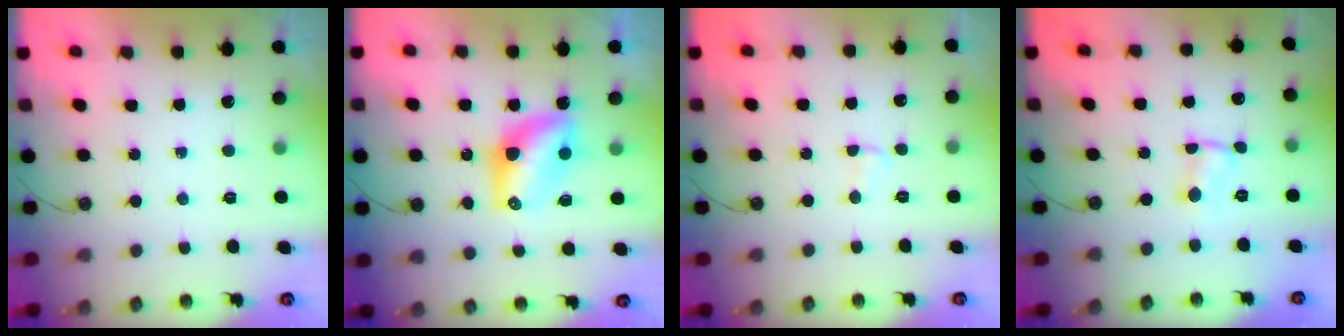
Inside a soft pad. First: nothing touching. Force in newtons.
{"total": 8.3, "press": 8.3, "slide": 0.6}
{"total": 2.8, "press": 2.7, "slide": 0.3}
{"total": 1.8, "press": 1.8, "slide": 0.2}